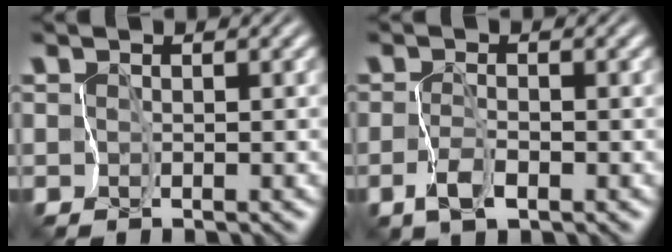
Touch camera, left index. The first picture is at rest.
{"total": 1.5, "force": [-0.6, 0.5, 1.3], "torque": [-0.030, 0.005, -0.012]}